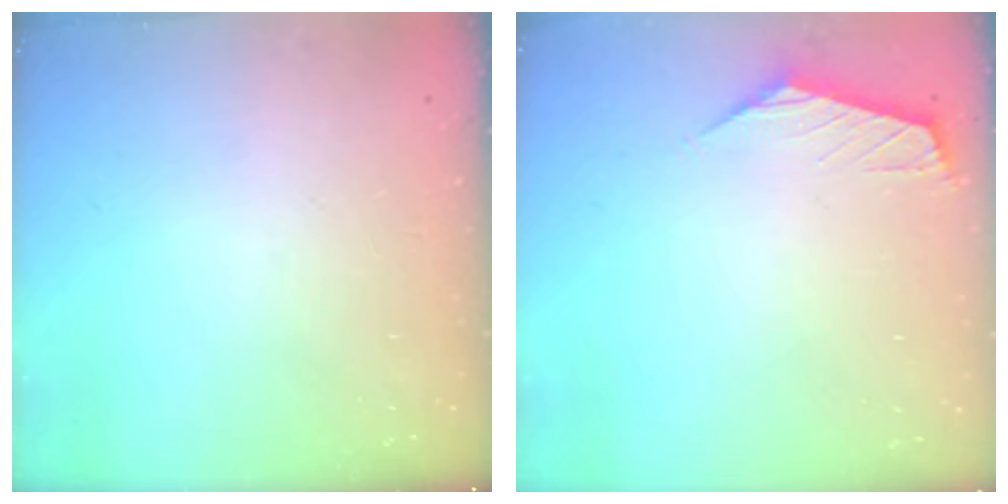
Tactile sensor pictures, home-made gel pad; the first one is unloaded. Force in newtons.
{"total": 0.7, "press": 0.6, "slide": 0.5}